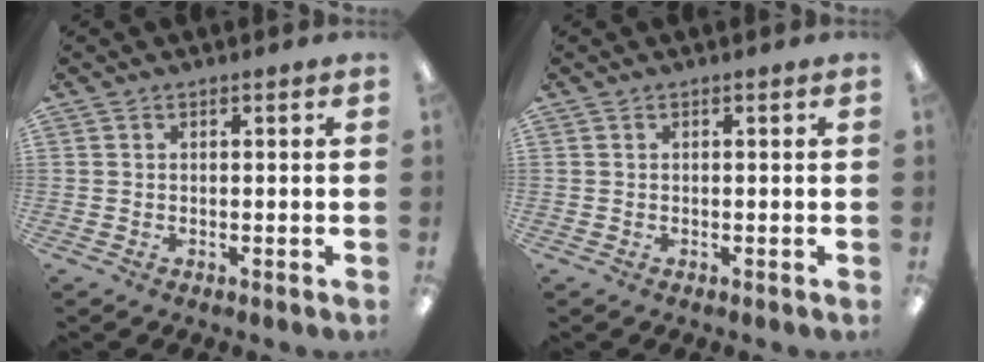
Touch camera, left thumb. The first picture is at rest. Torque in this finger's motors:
{"motor_torque": [-0.04, 0.04, -0.15, 0.12, -0.01]}